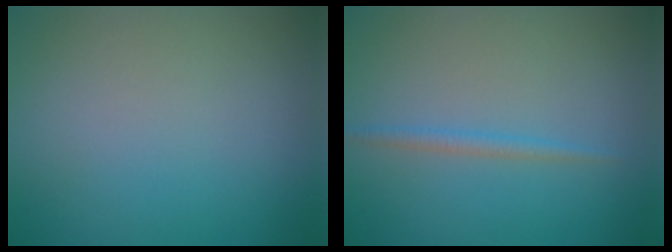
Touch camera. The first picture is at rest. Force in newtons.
{"total": 1.2, "press": 1.2, "slide": 0.1}